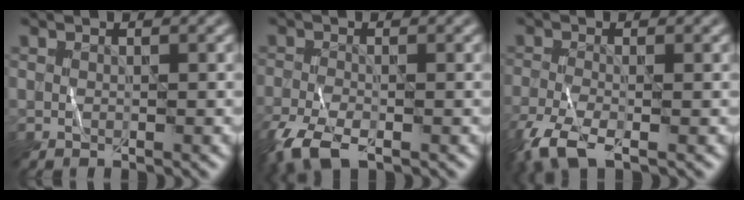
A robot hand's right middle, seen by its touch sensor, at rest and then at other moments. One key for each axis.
{"total": 4.8, "fx": -3.2, "fy": 1.8, "fz": 3.1, "tx": -0.073, "ty": -0.015, "tz": -0.070}
{"total": 4.8, "fx": -3.1, "fy": 1.5, "fz": 3.4, "tx": -0.081, "ty": -0.014, "tz": -0.071}